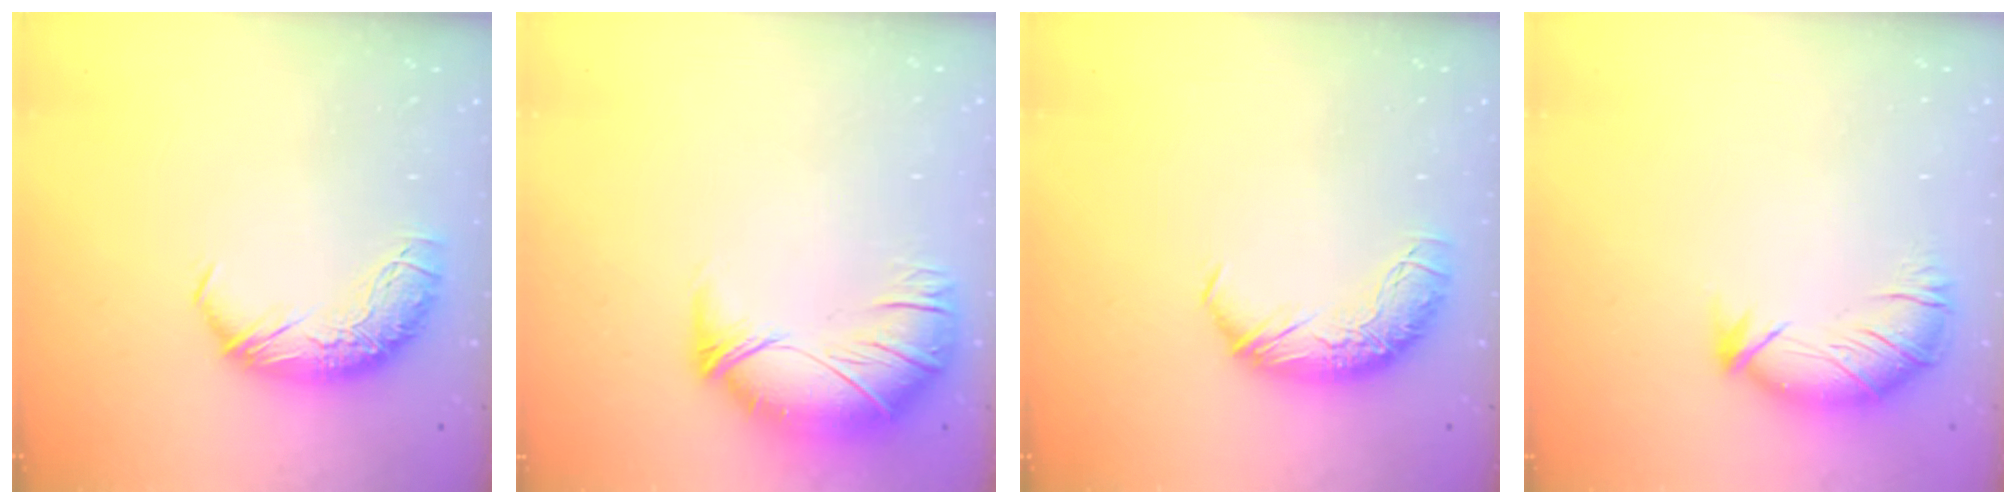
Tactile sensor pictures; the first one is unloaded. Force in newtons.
{"total": 2.7, "press": 1.1, "slide": 2.5}
{"total": 0.0}
{"total": 2.8, "press": 2.0, "slide": 1.9}